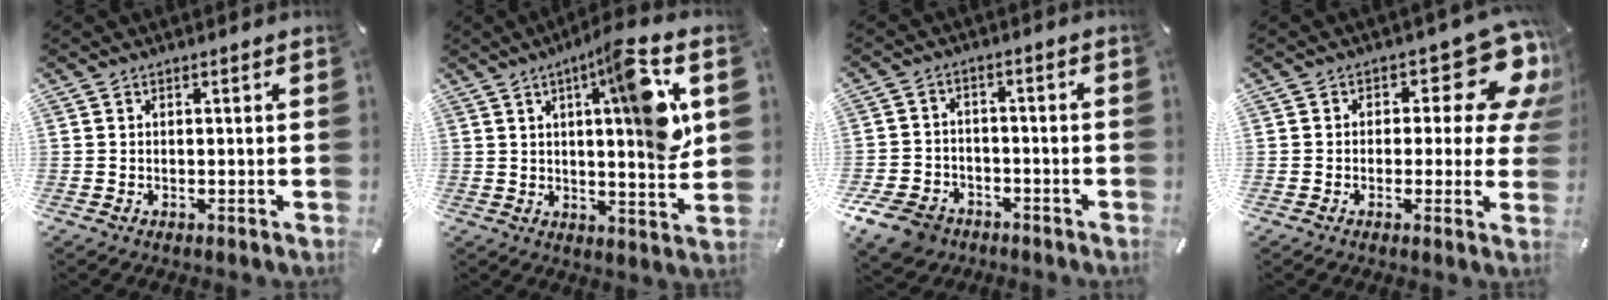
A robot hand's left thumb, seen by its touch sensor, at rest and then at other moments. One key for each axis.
{"total": 14.9, "fx": 5.4, "fy": 2.3, "fz": 13.7, "tx": -0.188, "ty": -0.028, "tz": 0.072}
{"total": 8.4, "fx": -5.7, "fy": 5.5, "fz": 2.8, "tx": -0.062, "ty": 0.036, "tz": -0.109}
{"total": 14.0, "fx": 5.9, "fy": 7.1, "fz": 10.6, "tx": -0.129, "ty": -0.036, "tz": 0.098}